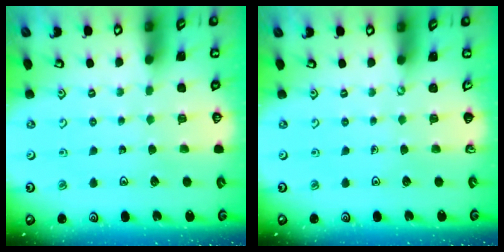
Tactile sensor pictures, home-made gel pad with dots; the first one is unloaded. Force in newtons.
{"total": 0.0}